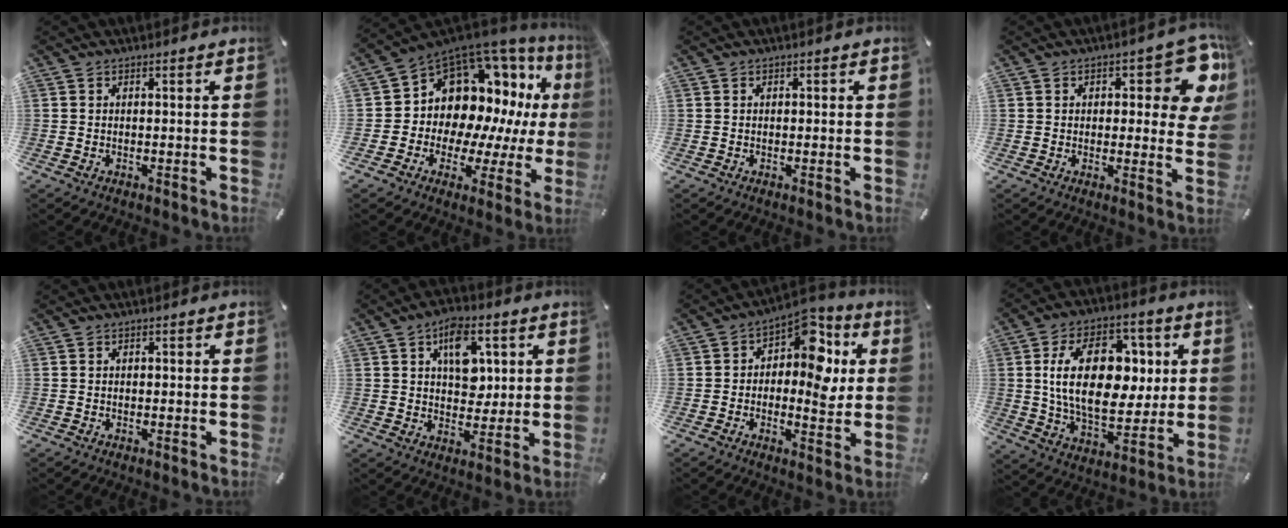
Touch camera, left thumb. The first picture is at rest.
{"total": 14.9, "force": [5.8, 12.2, 6.3], "torque": [-0.095, -0.082, 0.125]}
{"total": 0.6, "force": [0.0, 0.5, 0.2], "torque": [-0.004, 0.005, -0.002]}
{"total": 12.4, "force": [5.0, 5.8, 9.8], "torque": [-0.106, -0.029, 0.082]}
{"total": 0.6, "force": [0.0, 0.5, 0.2], "torque": [-0.003, 0.003, -0.001]}
{"total": 10.9, "force": [3.5, 7.5, 7.1], "torque": [-0.094, -0.001, 0.060]}
{"total": 11.9, "force": [3.9, 7.7, 8.2], "torque": [-0.105, -0.036, 0.064]}
{"total": 21.5, "force": [3.8, 13.9, 15.9], "torque": [-0.280, 0.005, 0.062]}